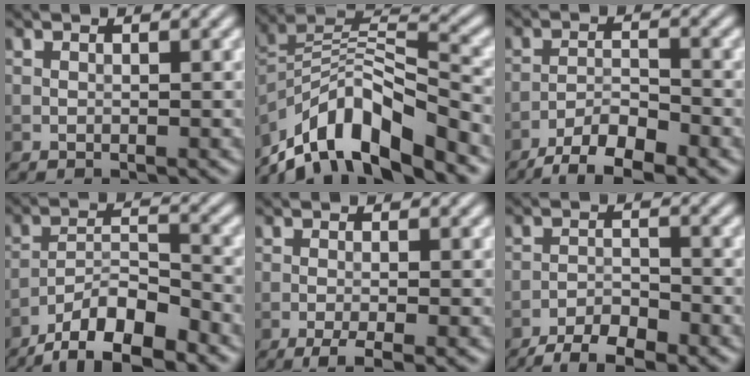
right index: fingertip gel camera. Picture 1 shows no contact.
{"total": 10.5, "force": [-7.1, 3.5, 6.8], "torque": [-0.109, 0.006, -0.137]}
{"total": 5.1, "force": [-3.9, 1.2, 3.0], "torque": [-0.053, 0.001, -0.073]}
{"total": 7.8, "force": [-5.9, 2.1, 4.6], "torque": [-0.073, 0.002, -0.106]}
{"total": 3.0, "force": [-1.4, 0.6, 2.5], "torque": [-0.046, -0.001, -0.030]}
{"total": 4.3, "force": [-3.5, 1.1, 2.2], "torque": [-0.038, 0.001, -0.066]}